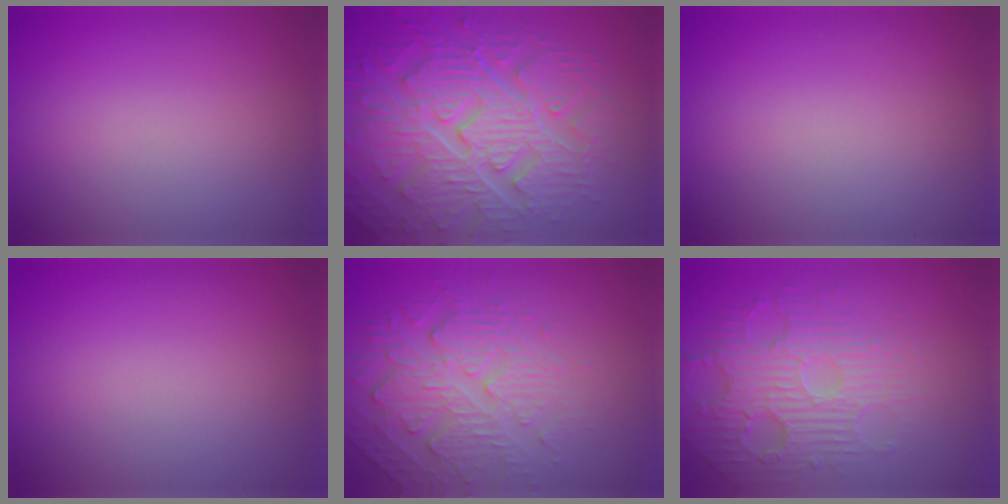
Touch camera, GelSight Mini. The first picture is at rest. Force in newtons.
{"total": 9.2, "press": 6.8, "slide": 6.2}
{"total": 0.0}
{"total": 0.0}
{"total": 4.9, "press": 3.6, "slide": 3.4}
{"total": 4.1, "press": 3.7, "slide": 1.8}